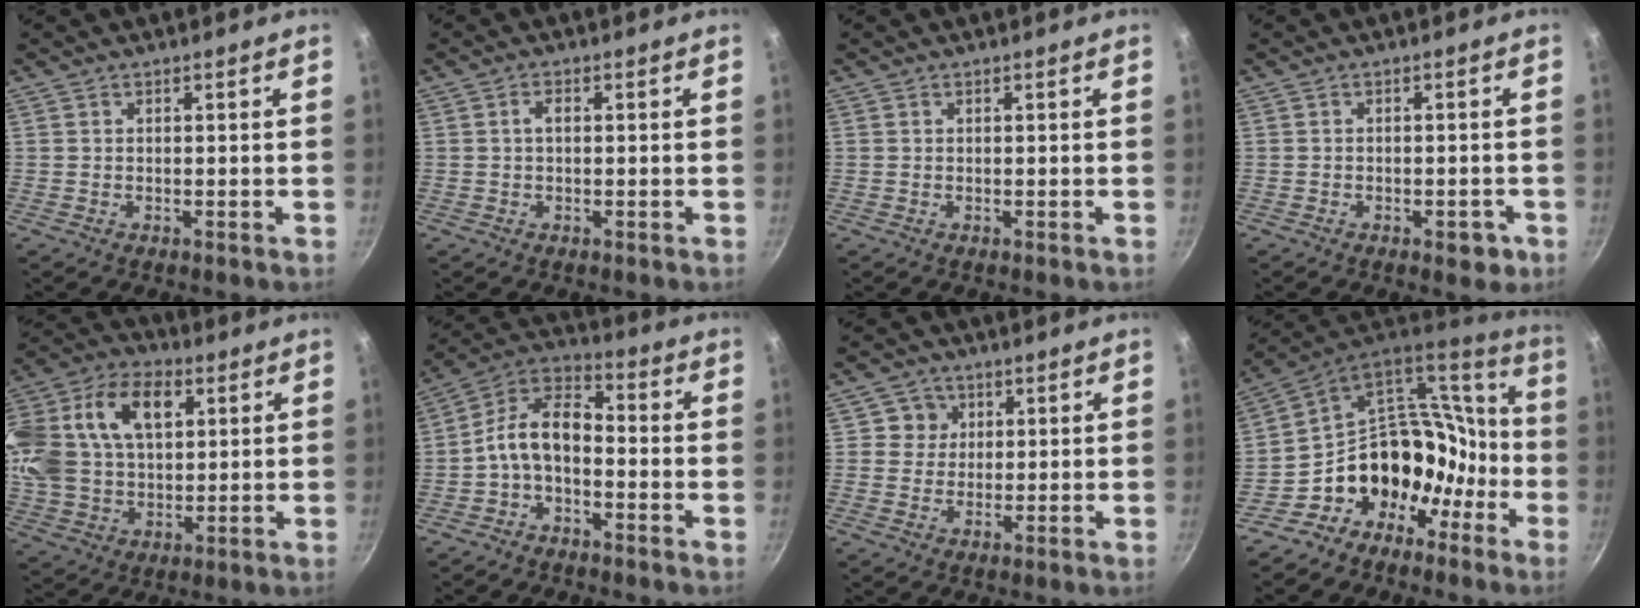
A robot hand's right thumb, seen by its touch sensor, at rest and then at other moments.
{"total": 1.6, "force": [0.1, 0.9, 1.3], "torque": [-0.020, 0.006, -0.001]}
{"total": 0.0}
{"total": 3.0, "force": [-1.6, 1.5, 2.0], "torque": [-0.013, 0.008, -0.016]}
{"total": 30.1, "force": [8.0, 19.8, 21.3], "torque": [-0.490, 0.059, 0.155]}
{"total": 9.8, "force": [-2.2, 5.9, 7.5], "torque": [-0.129, 0.050, -0.055]}
{"total": 4.1, "force": [1.3, 3.9, 0.3], "torque": [0.023, 0.001, 0.016]}
{"total": 17.5, "force": [-8.2, 12.8, 8.8], "torque": [-0.067, 0.136, -0.140]}